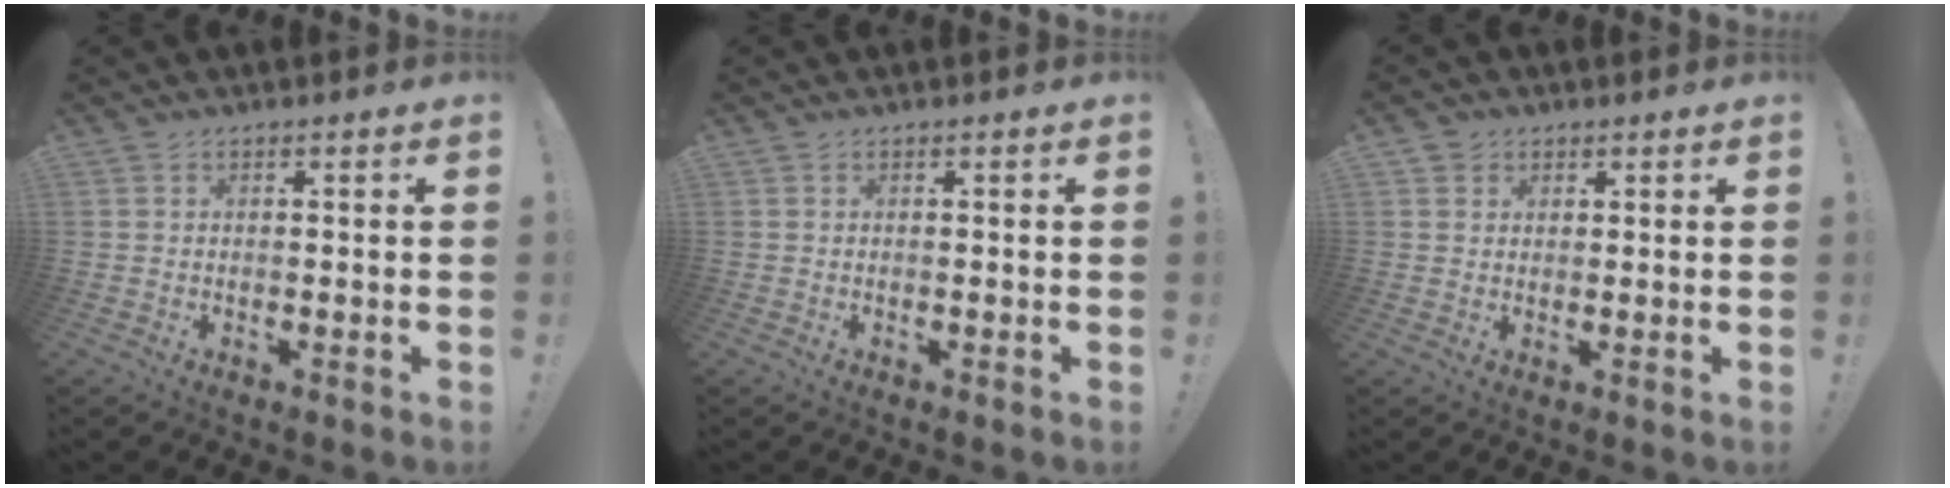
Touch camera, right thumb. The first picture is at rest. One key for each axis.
{"total": 0.0}
{"total": 2.6, "fx": 1.2, "fy": 2.2, "fz": 0.3, "tx": 0.002, "ty": -0.006, "tz": 0.021}